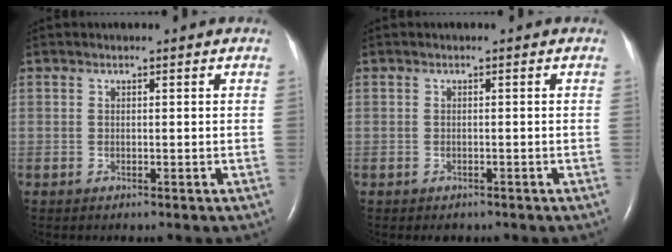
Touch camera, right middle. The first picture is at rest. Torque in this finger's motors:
{"motor_torque": [0.19, -0.17, -0.05, 0.01]}